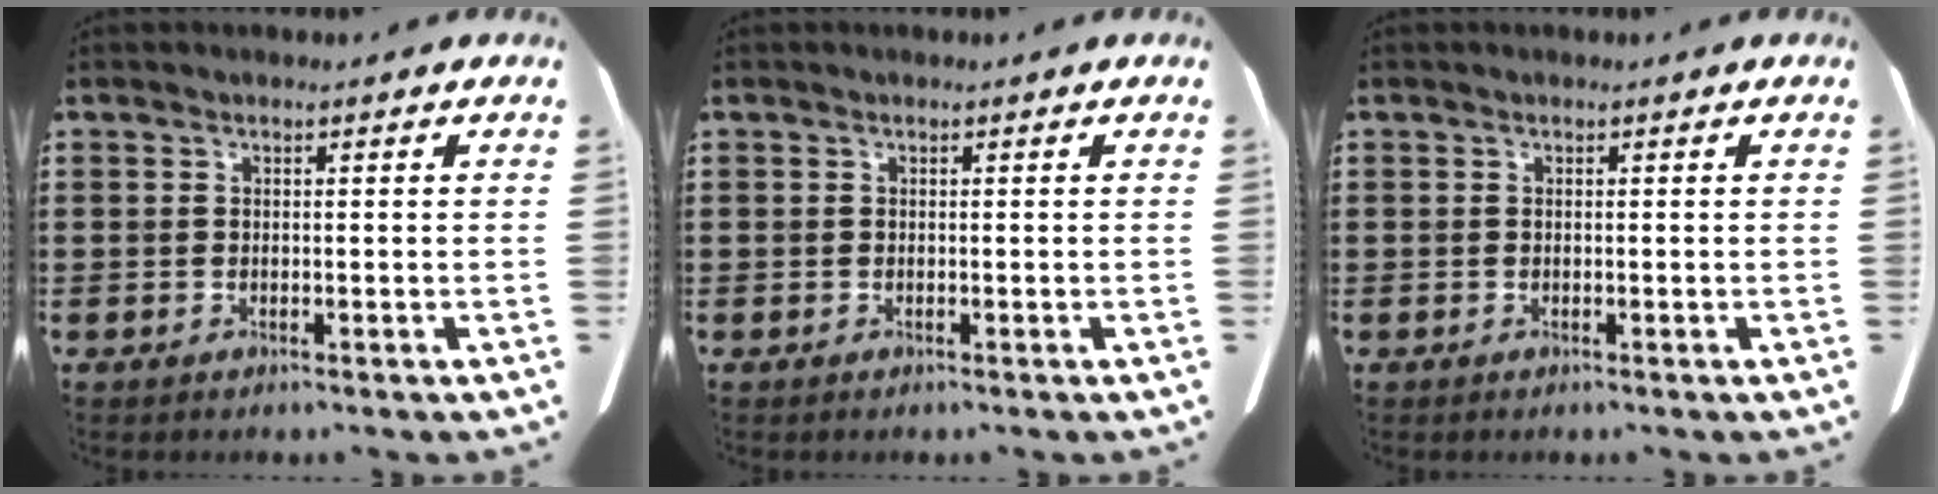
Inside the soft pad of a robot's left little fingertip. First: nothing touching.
{"total": 0.0}
{"total": 0.0}